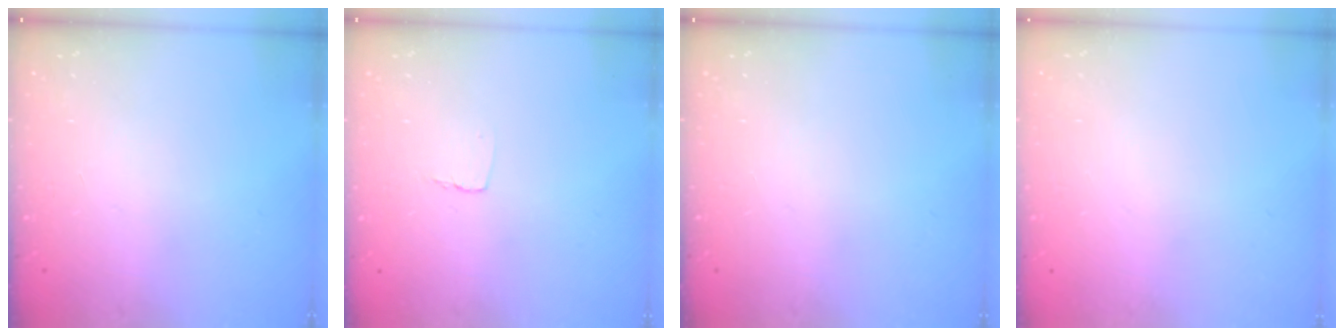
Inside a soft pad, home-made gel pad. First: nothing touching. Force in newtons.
{"total": 3.1, "press": 3.1, "slide": 0.3}
{"total": 0.0}
{"total": 0.0}